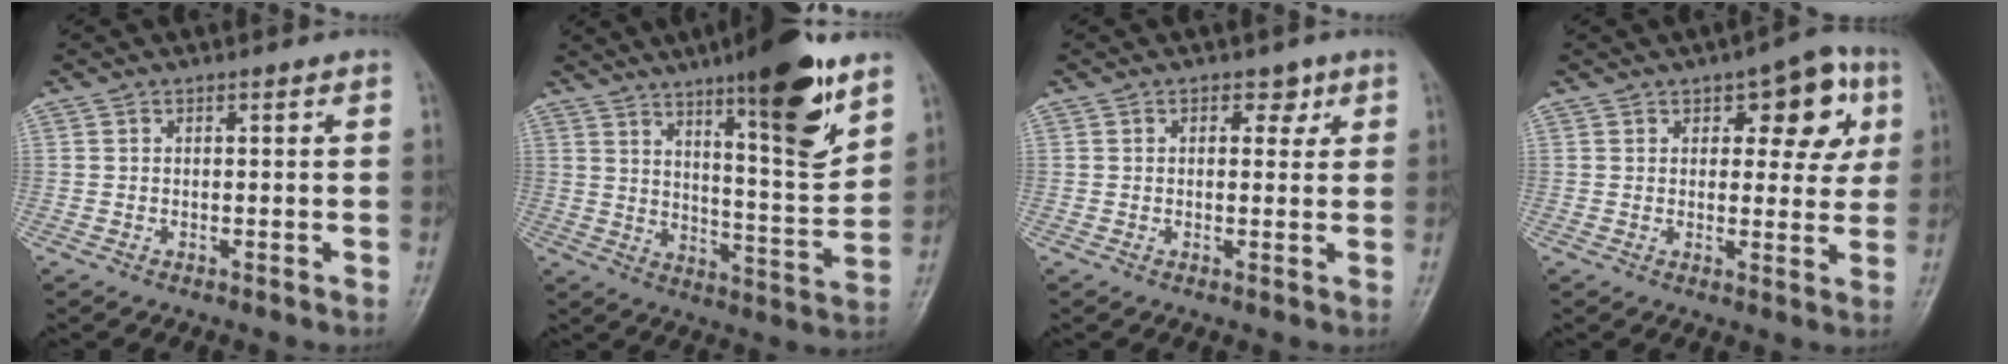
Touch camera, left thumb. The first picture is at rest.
{"total": 17.7, "force": [10.9, 3.4, 13.6], "torque": [-0.177, -0.069, 0.170]}
{"total": 2.6, "force": [1.3, 1.9, 1.4], "torque": [0.006, -0.003, 0.012]}
{"total": 10.2, "force": [3.9, 5.2, 7.8], "torque": [-0.050, -0.003, 0.041]}